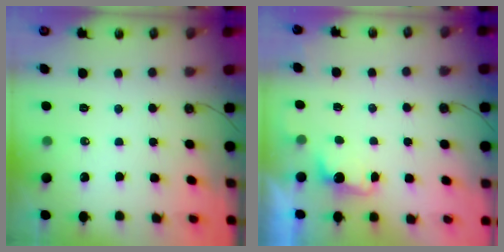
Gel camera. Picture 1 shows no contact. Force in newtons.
{"total": 1.5, "press": 1.3, "slide": 0.8}